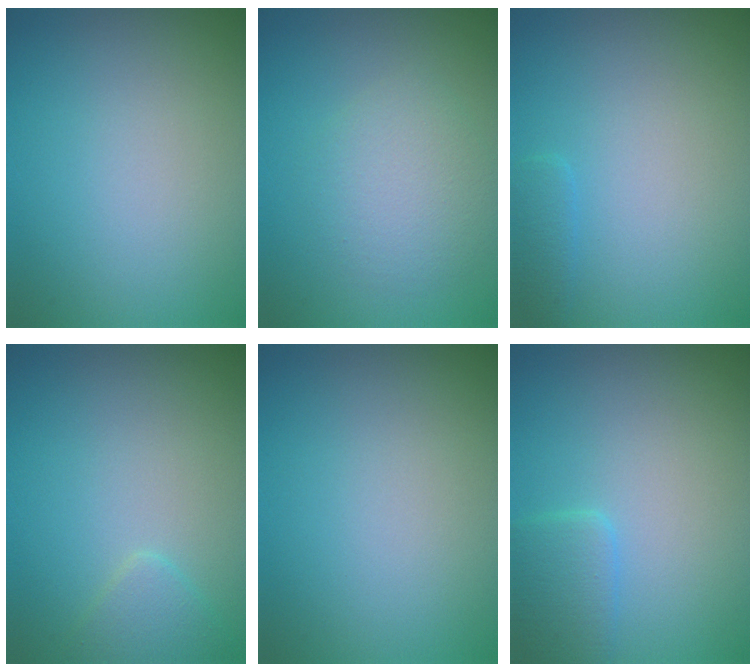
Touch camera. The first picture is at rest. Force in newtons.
{"total": 3.0, "press": 3.0, "slide": 0.1}
{"total": 1.0, "press": 1.0, "slide": 0.1}
{"total": 1.4, "press": 1.4, "slide": 0.1}
{"total": 0.0}
{"total": 2.1, "press": 2.1, "slide": 0.1}